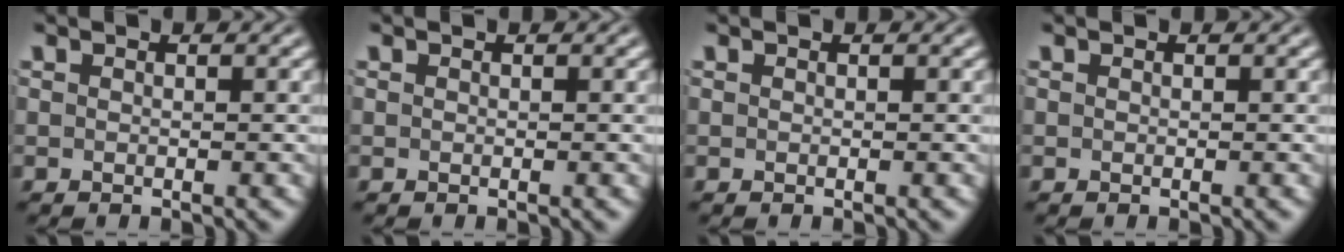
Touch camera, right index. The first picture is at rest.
{"total": 0.0}
{"total": 0.0}
{"total": 0.0}